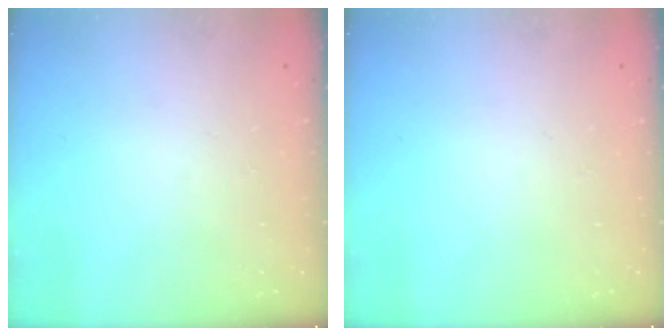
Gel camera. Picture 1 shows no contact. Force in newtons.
{"total": 0.0}